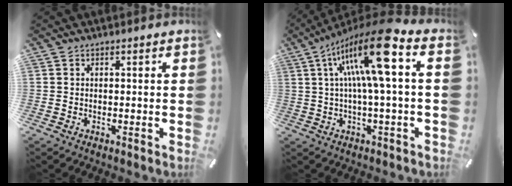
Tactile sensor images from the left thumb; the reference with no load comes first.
{"total": 17.2, "force": [5.2, 3.2, 16.1], "torque": [-0.305, -0.017, 0.070]}